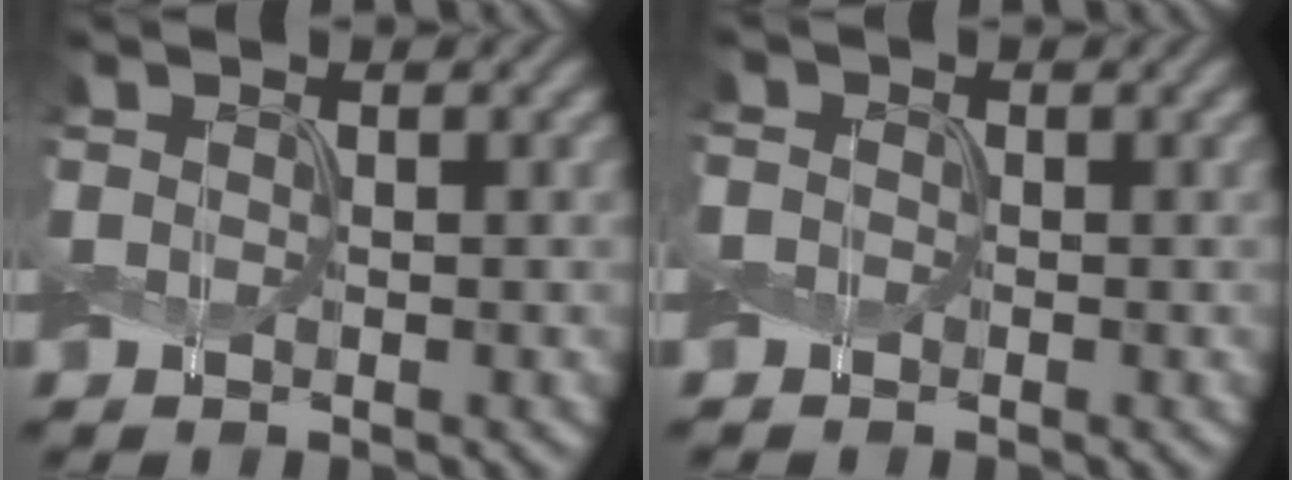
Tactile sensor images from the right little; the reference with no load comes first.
{"total": 1.7, "force": [0.1, 1.6, 0.6], "torque": [-0.015, 0.009, -0.002]}